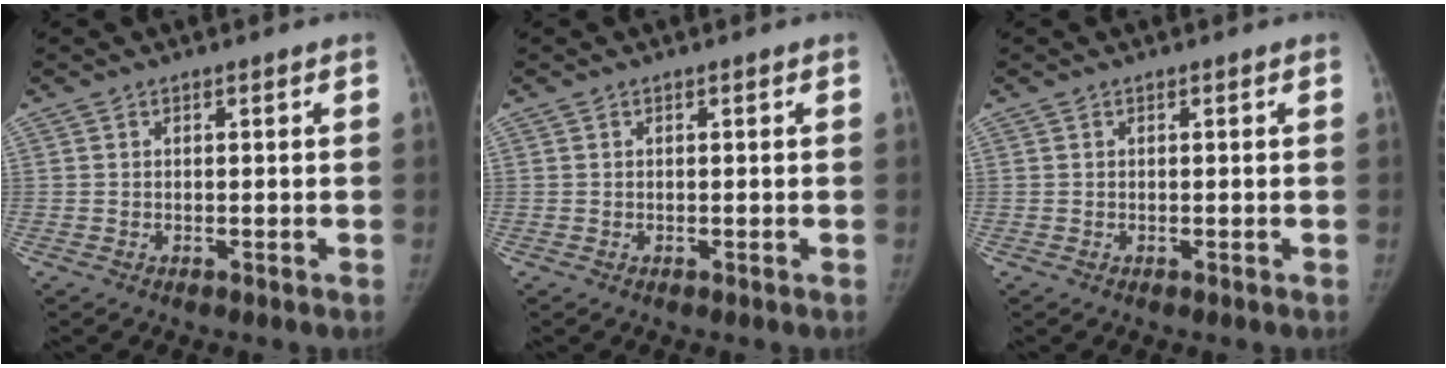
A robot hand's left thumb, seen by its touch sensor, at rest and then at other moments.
{"total": 0.0}
{"total": 0.0}